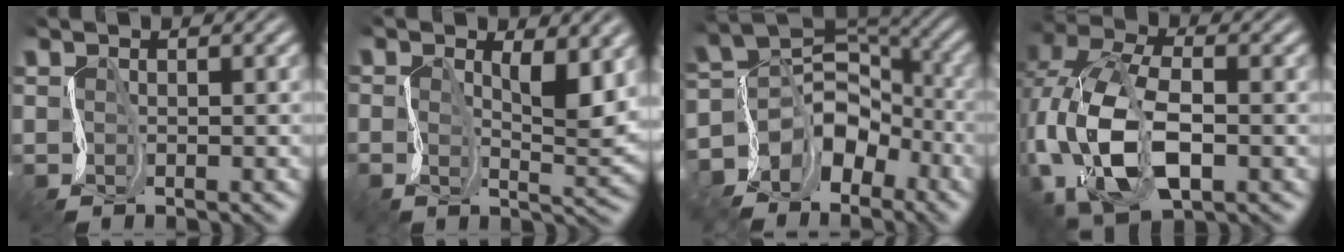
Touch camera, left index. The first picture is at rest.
{"total": 3.6, "force": [0.5, 1.3, 3.4], "torque": [-0.064, -0.003, 0.005]}
{"total": 7.6, "force": [-5.1, 5.2, 2.2], "torque": [-0.024, 0.004, -0.105]}
{"total": 11.7, "force": [-2.9, 6.9, 9.0], "torque": [-0.208, -0.009, -0.051]}